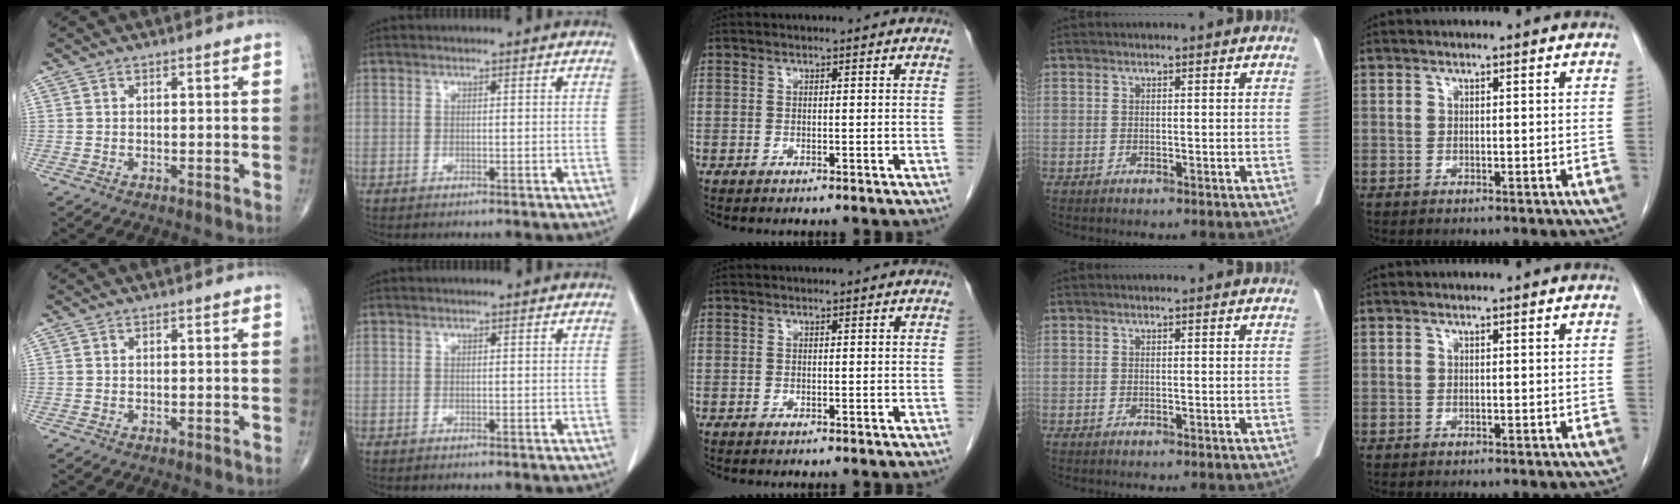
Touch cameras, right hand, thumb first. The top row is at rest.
{}